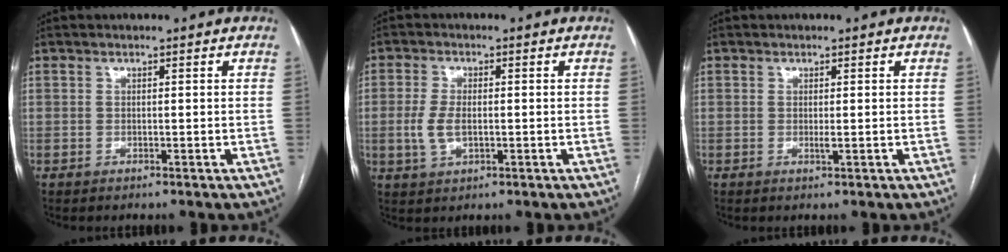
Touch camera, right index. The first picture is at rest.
{"total": 4.6, "force": [-0.6, 2.2, 4.0], "torque": [-0.094, -0.001, -0.009]}
{"total": 0.8, "force": [-0.1, 0.0, 0.8], "torque": [-0.018, -0.004, 0.000]}